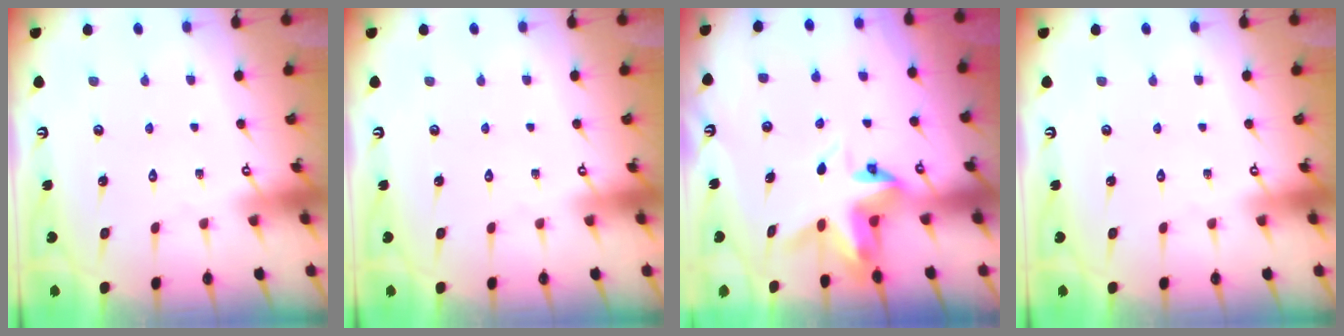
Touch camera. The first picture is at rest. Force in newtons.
{"total": 0.0}
{"total": 4.2, "press": 4.2, "slide": 0.3}
{"total": 0.0}